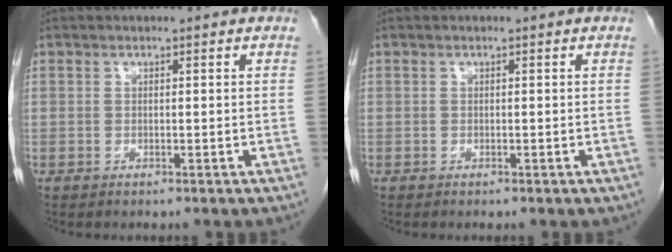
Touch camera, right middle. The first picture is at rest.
{"total": 0.0}